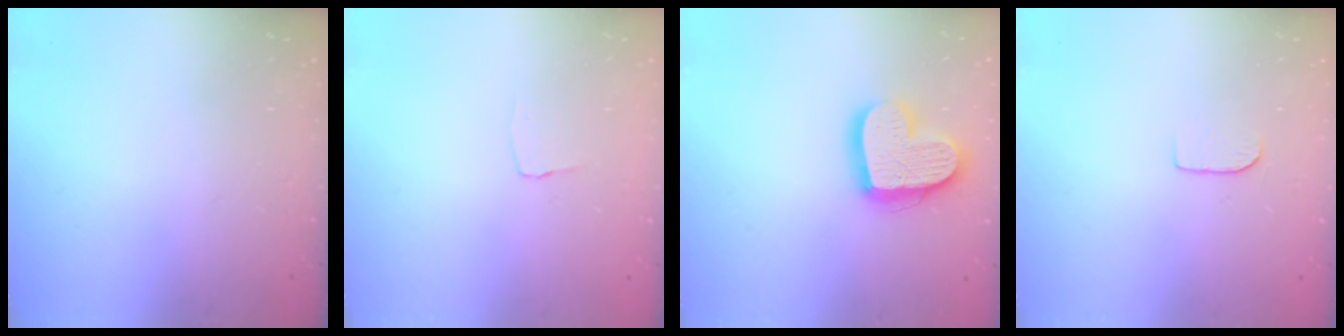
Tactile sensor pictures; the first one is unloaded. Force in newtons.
{"total": 2.9, "press": 2.8, "slide": 0.3}
{"total": 17.7, "press": 17.7, "slide": 1.5}
{"total": 5.0, "press": 5.0, "slide": 0.5}